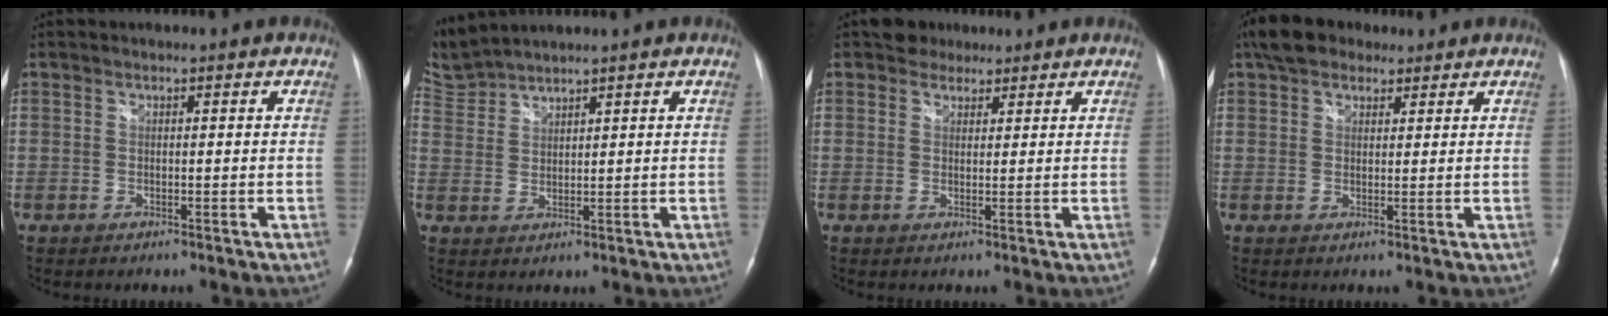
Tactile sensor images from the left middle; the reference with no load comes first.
{"total": 5.5, "force": [5.5, -0.3, 0.3], "torque": [-0.028, 0.017, 0.122]}
{"total": 2.8, "force": [2.3, 1.7, 0.0], "torque": [0.003, 0.010, 0.034]}
{"total": 6.9, "force": [5.2, 3.5, 2.9], "torque": [-0.054, 0.029, 0.095]}